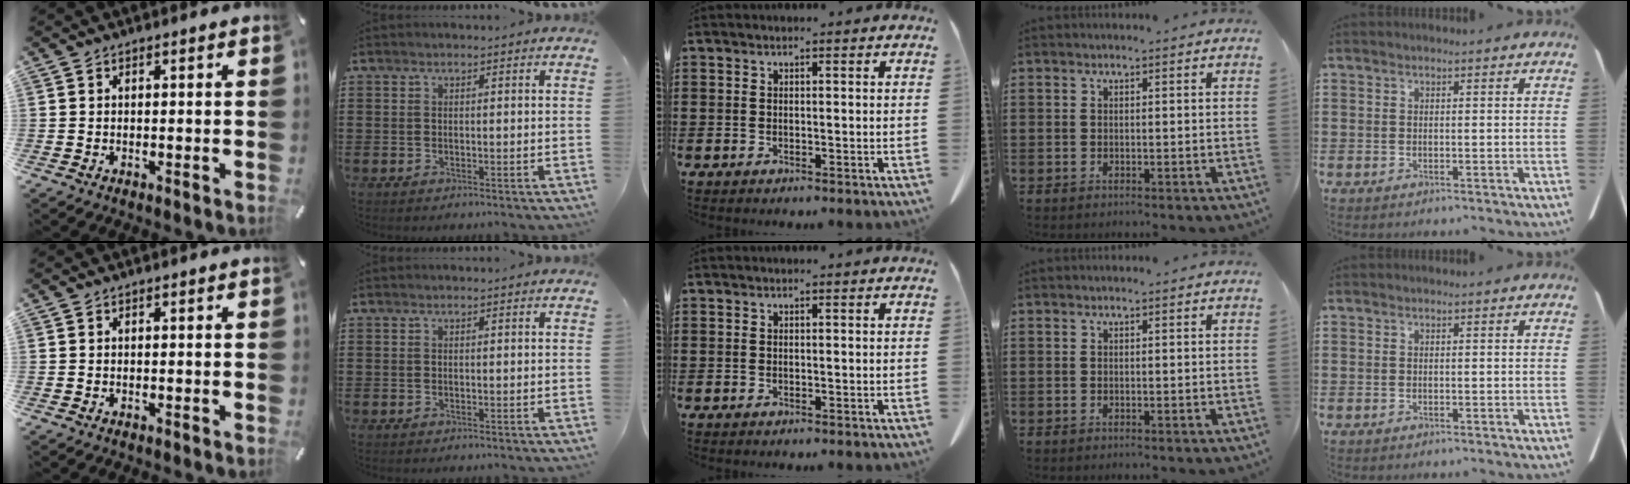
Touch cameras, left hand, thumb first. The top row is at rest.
{}